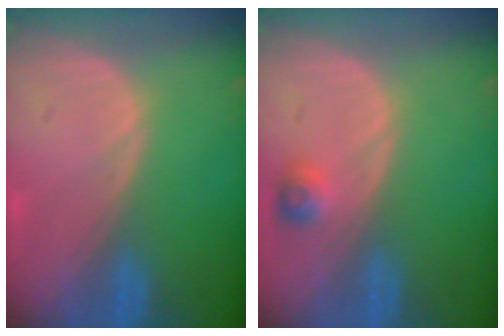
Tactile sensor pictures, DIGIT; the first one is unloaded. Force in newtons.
{"total": 2.4, "press": 2.2, "slide": 0.9}